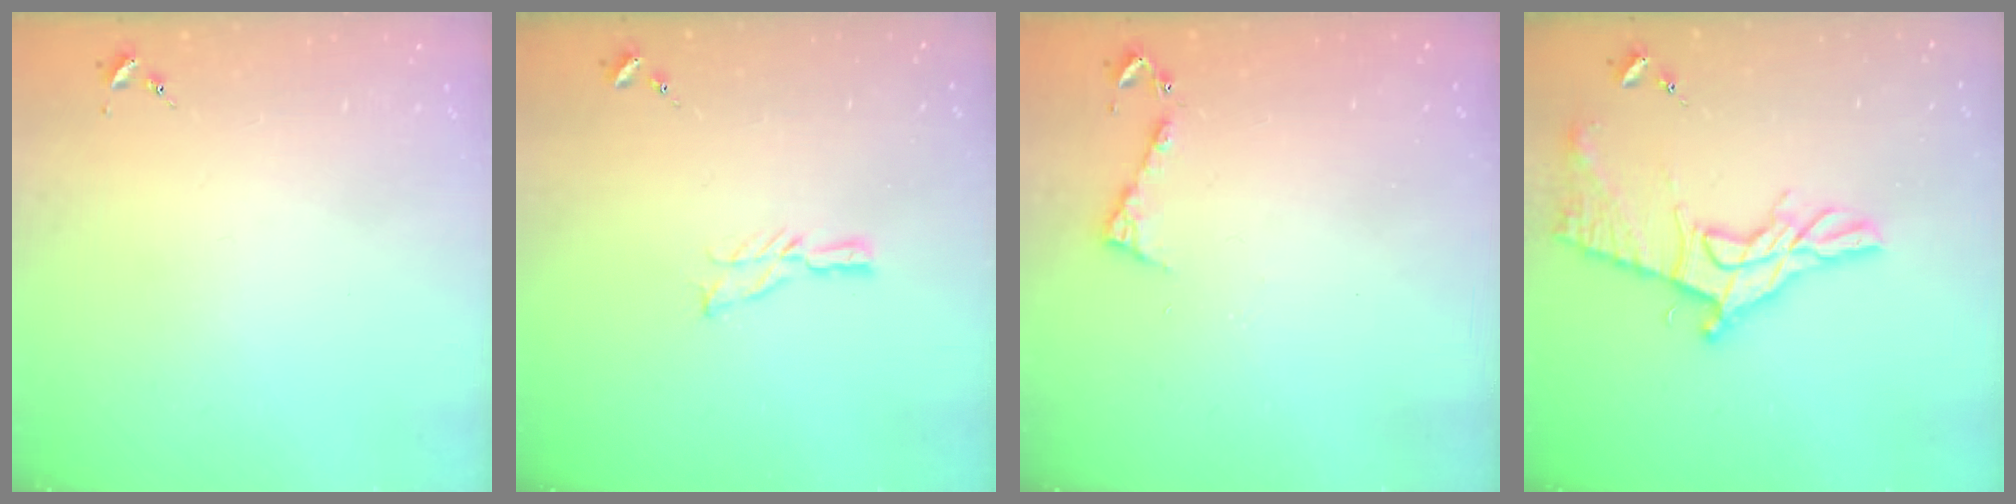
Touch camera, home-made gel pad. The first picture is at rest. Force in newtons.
{"total": 5.8, "press": 5.8, "slide": 0.5}
{"total": 4.9, "press": 4.8, "slide": 0.5}
{"total": 16.7, "press": 16.7, "slide": 0.7}